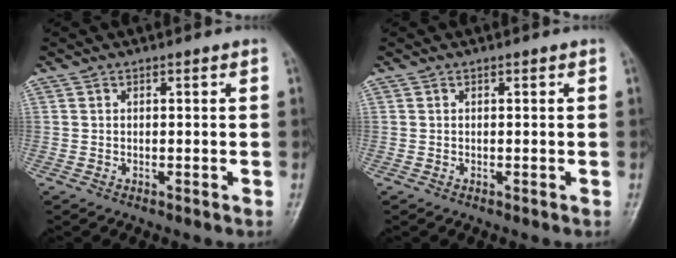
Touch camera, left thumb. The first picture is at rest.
{"total": 0.0}